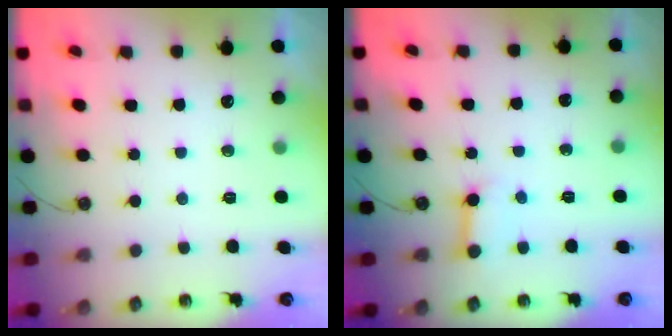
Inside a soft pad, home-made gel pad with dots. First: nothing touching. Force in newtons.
{"total": 5.4, "press": 5.4, "slide": 0.6}